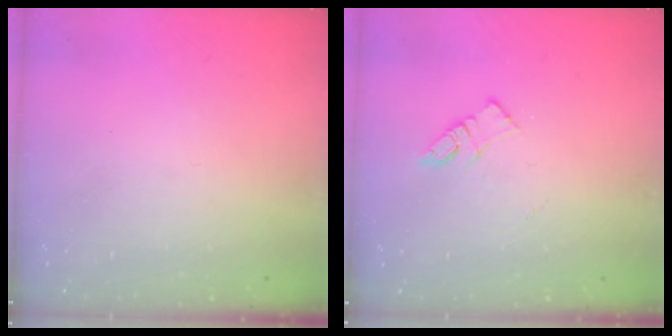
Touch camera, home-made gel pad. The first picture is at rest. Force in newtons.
{"total": 5.5, "press": 5.4, "slide": 0.5}